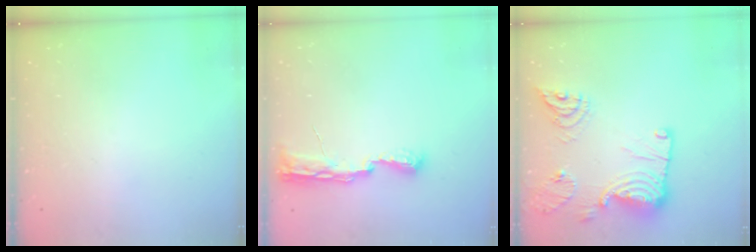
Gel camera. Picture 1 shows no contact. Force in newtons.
{"total": 8.0, "press": 8.0, "slide": 0.8}
{"total": 19.2, "press": 19.2, "slide": 1.1}